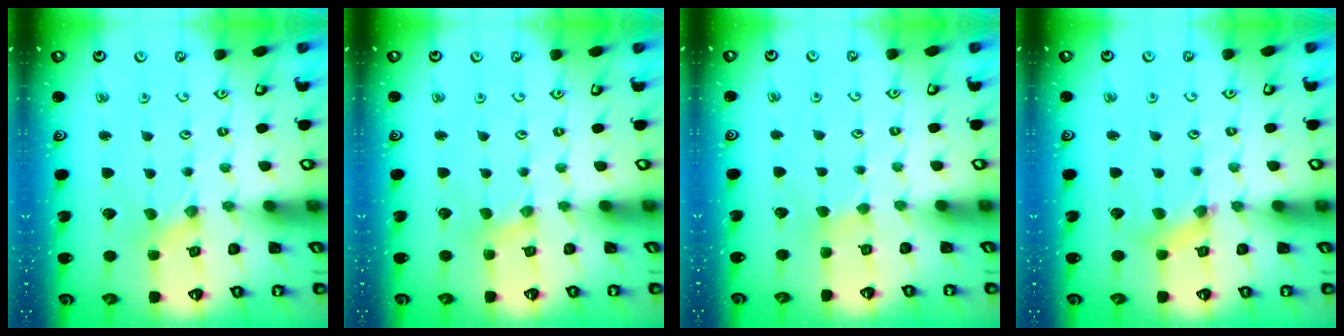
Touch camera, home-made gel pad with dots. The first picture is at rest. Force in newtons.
{"total": 2.0, "press": 2.0, "slide": 0.3}
{"total": 2.2, "press": 2.2, "slide": 0.5}
{"total": 5.1, "press": 5.1, "slide": 0.5}